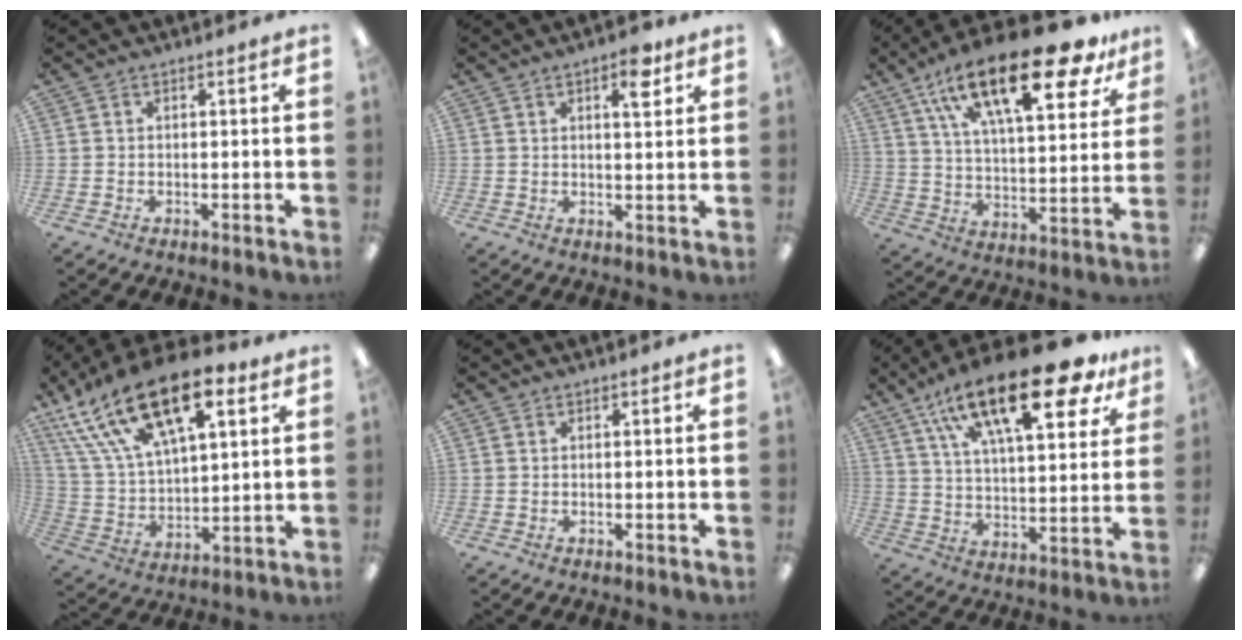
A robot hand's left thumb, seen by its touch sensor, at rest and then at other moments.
{"total": 6.1, "force": [3.4, 2.4, 4.5], "torque": [-0.057, -0.010, 0.051]}
{"total": 25.8, "force": [15.7, 9.3, 18.2], "torque": [-0.283, -0.079, 0.254]}
{"total": 23.2, "force": [13.3, 11.2, 15.4], "torque": [-0.286, -0.058, 0.233]}
{"total": 0.0}
{"total": 25.5, "force": [15.1, 9.3, 18.3], "torque": [-0.290, -0.072, 0.245]}